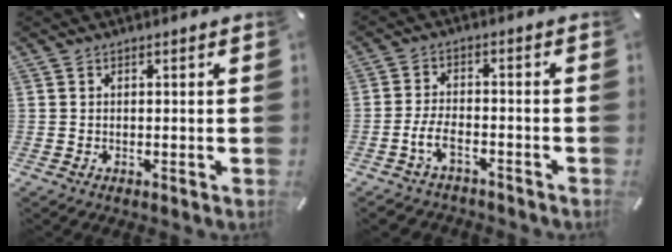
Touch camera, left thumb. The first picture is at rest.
{"total": 6.2, "force": [-3.3, 3.4, 4.0], "torque": [-0.091, 0.013, -0.065]}